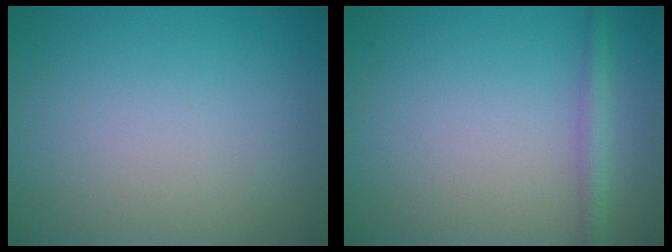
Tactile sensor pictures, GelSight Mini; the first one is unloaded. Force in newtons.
{"total": 1.6, "press": 1.6, "slide": 0.1}